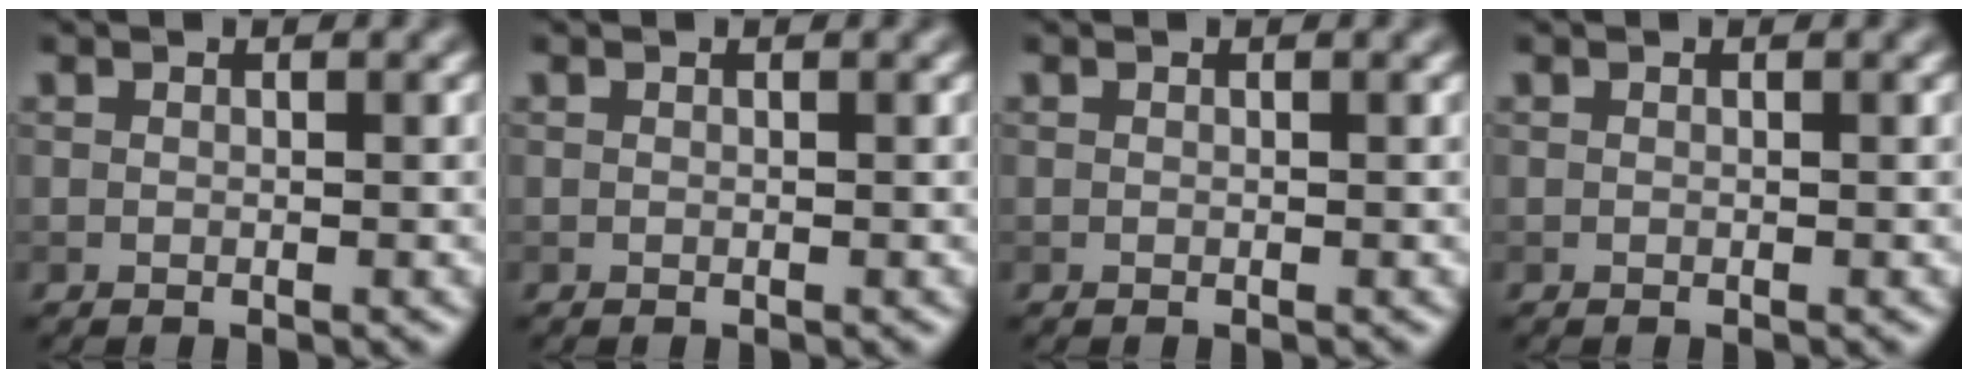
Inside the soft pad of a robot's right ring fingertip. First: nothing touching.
{"total": 0.0}
{"total": 0.0}
{"total": 0.0}